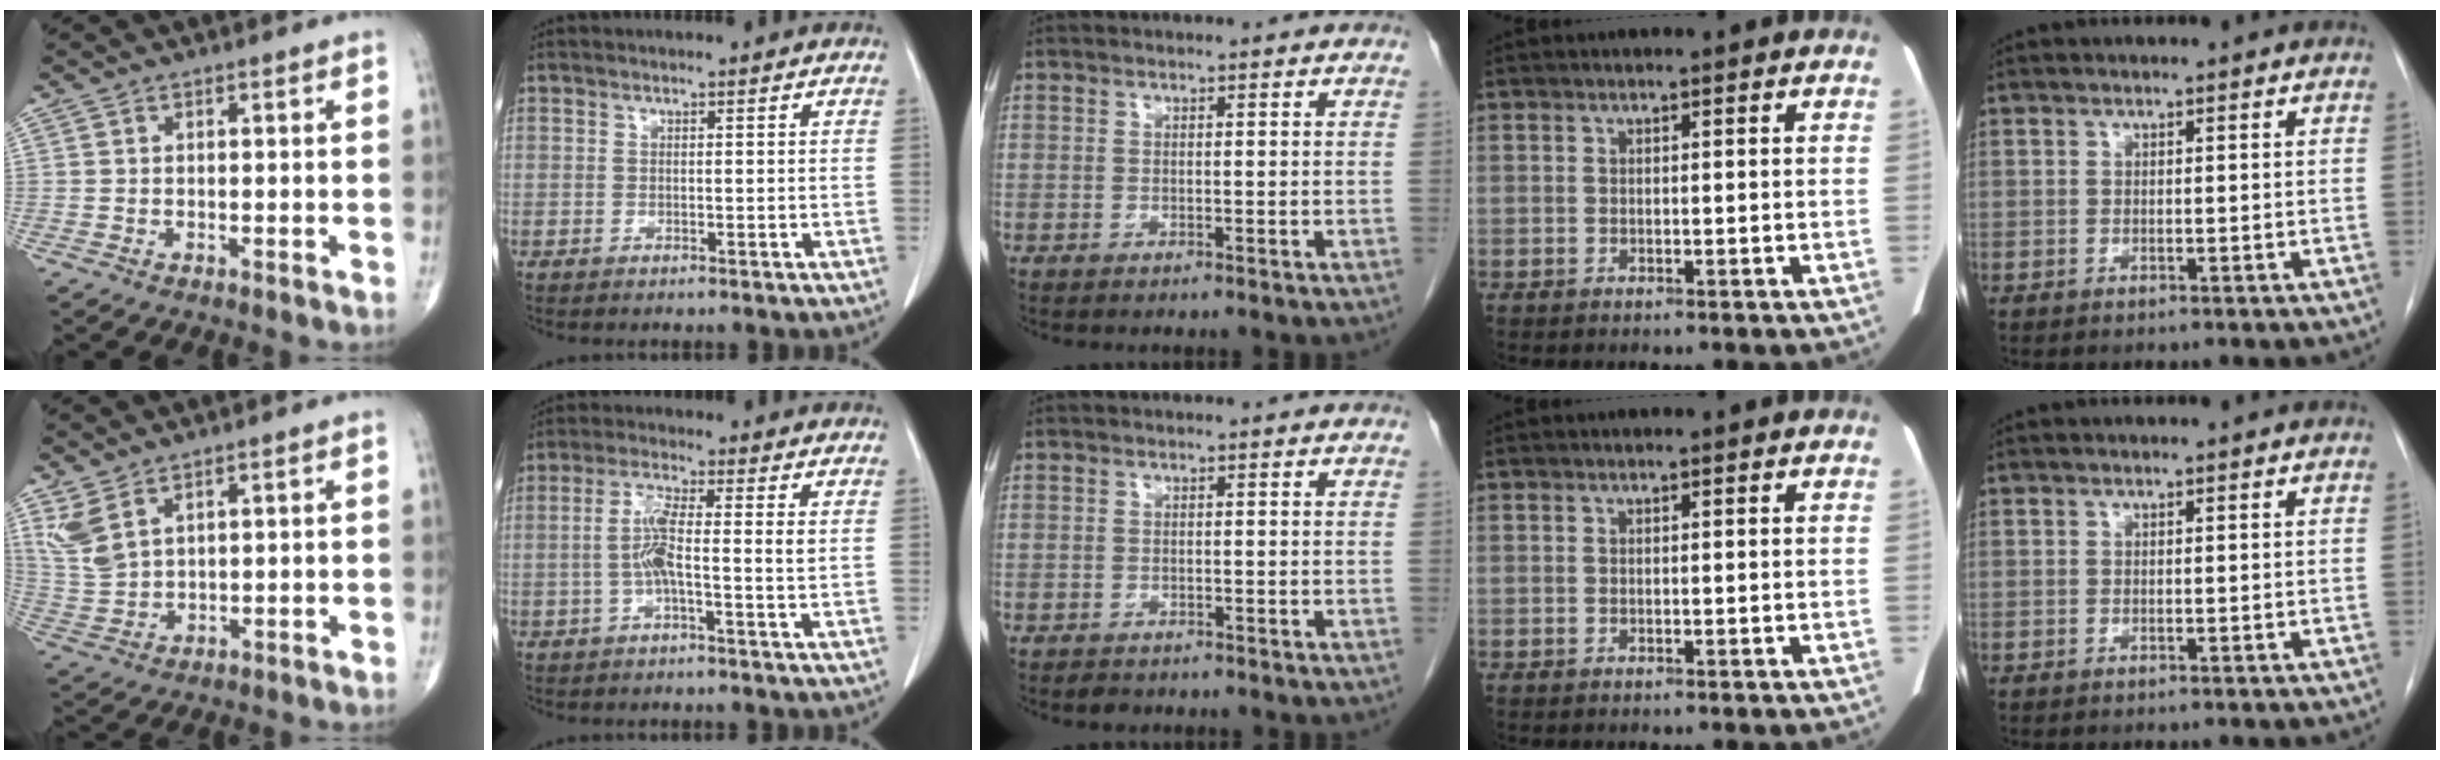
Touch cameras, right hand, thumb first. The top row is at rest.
{"thumb": {"total": 6.0, "force": [3.9, 2.6, 3.7], "torque": [-0.081, -0.015, 0.094]}, "index": {"total": 5.2, "force": [-0.4, 0.2, 5.2], "torque": [-0.103, 0.010, -0.012]}, "middle": {"total": 1.2, "force": [-1.0, 0.6, 0.2], "torque": [-0.011, -0.001, -0.015]}}